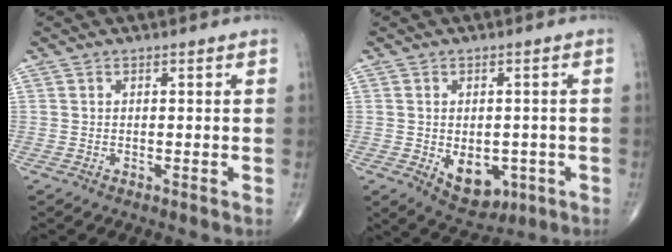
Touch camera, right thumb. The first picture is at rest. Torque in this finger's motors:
{"motor_torque": [0.94, 1.21, -0.02, -0.08, 0.15]}